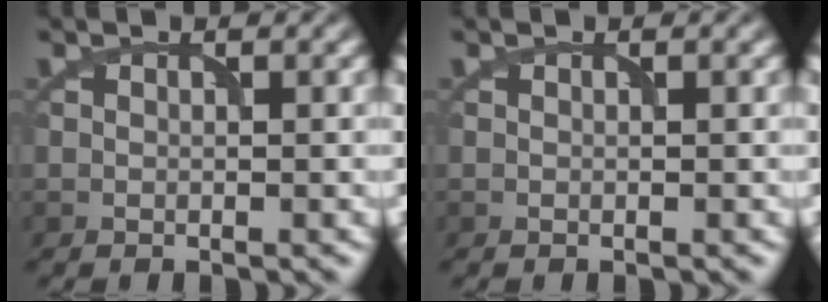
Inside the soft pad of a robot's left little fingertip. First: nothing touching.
{"total": 0.0}